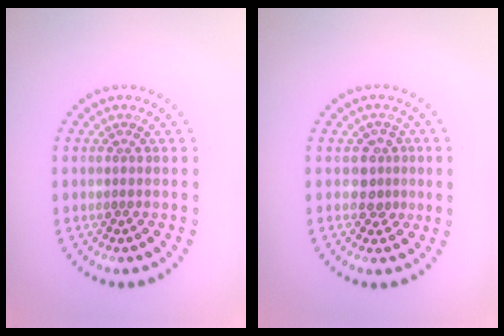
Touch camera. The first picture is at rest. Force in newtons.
{"total": 2.0, "press": 1.7, "slide": 1.1}